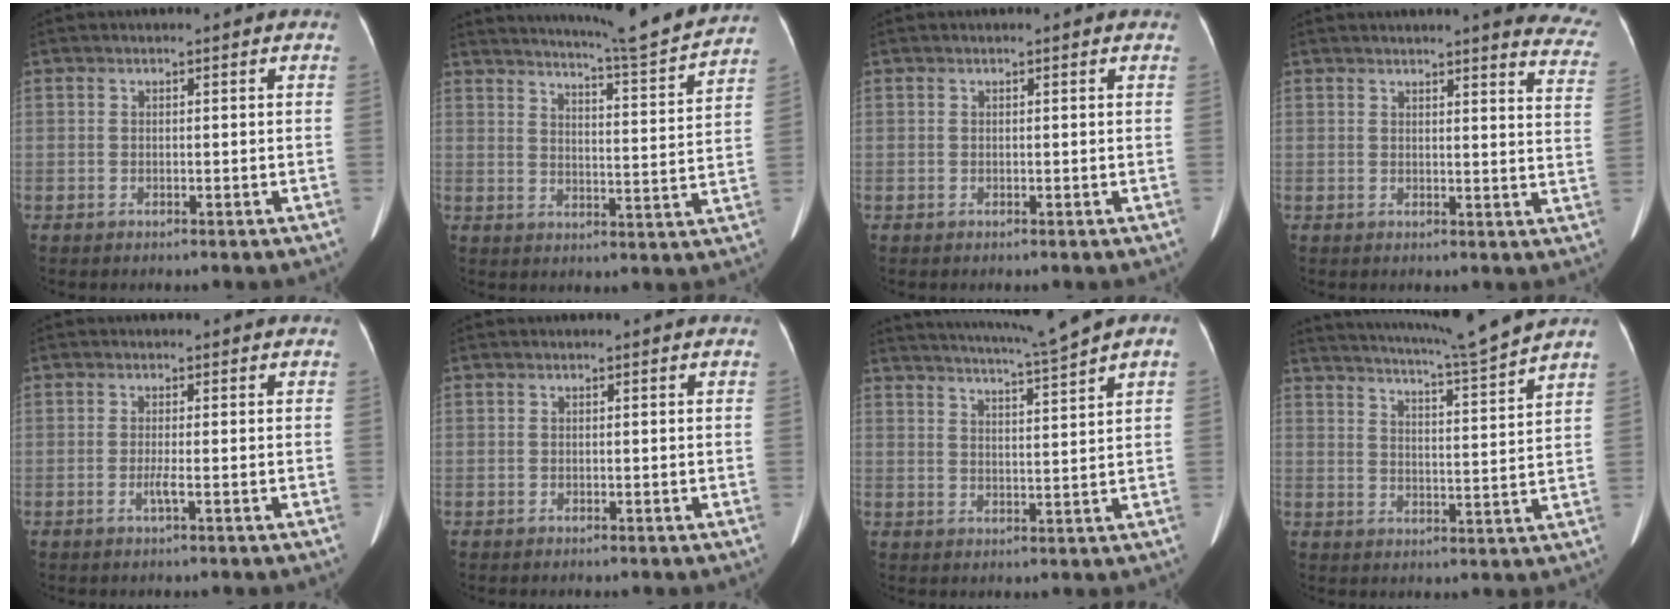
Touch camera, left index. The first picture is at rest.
{"total": 14.5, "force": [13.5, -1.2, 5.3], "torque": [-0.091, -0.035, 0.177]}
{"total": 0.8, "force": [0.7, 0.1, 0.3], "torque": [-0.006, 0.011, 0.006]}
{"total": 15.2, "force": [13.8, 1.5, 6.1], "torque": [-0.046, -0.058, 0.126]}
{"total": 1.9, "force": [-1.7, -0.3, 0.9], "torque": [-0.022, -0.002, -0.026]}
{"total": 0.0}
{"total": 8.1, "force": [6.8, -2.0, 3.9], "torque": [-0.067, -0.007, 0.104]}
{"total": 11.2, "force": [10.1, -2.5, 4.1], "torque": [-0.077, -0.033, 0.150]}